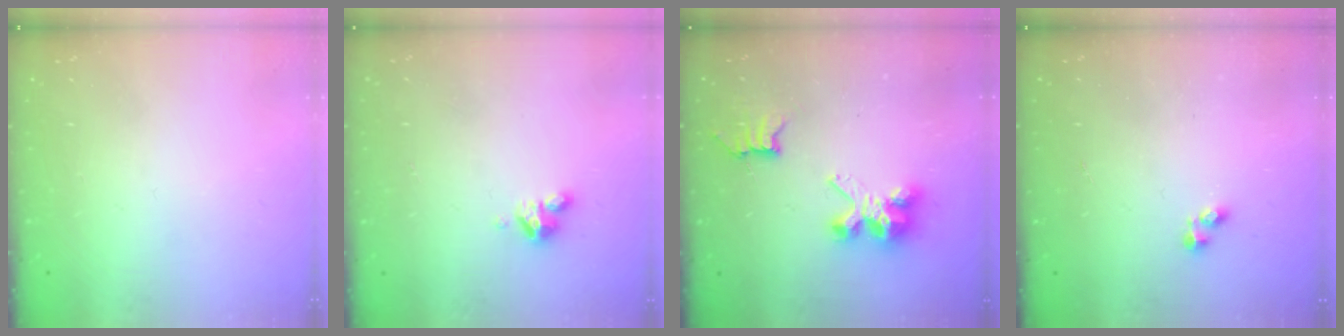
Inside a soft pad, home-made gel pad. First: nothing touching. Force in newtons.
{"total": 4.4, "press": 4.4, "slide": 0.4}
{"total": 7.8, "press": 7.8, "slide": 0.3}
{"total": 2.3, "press": 2.2, "slide": 0.3}